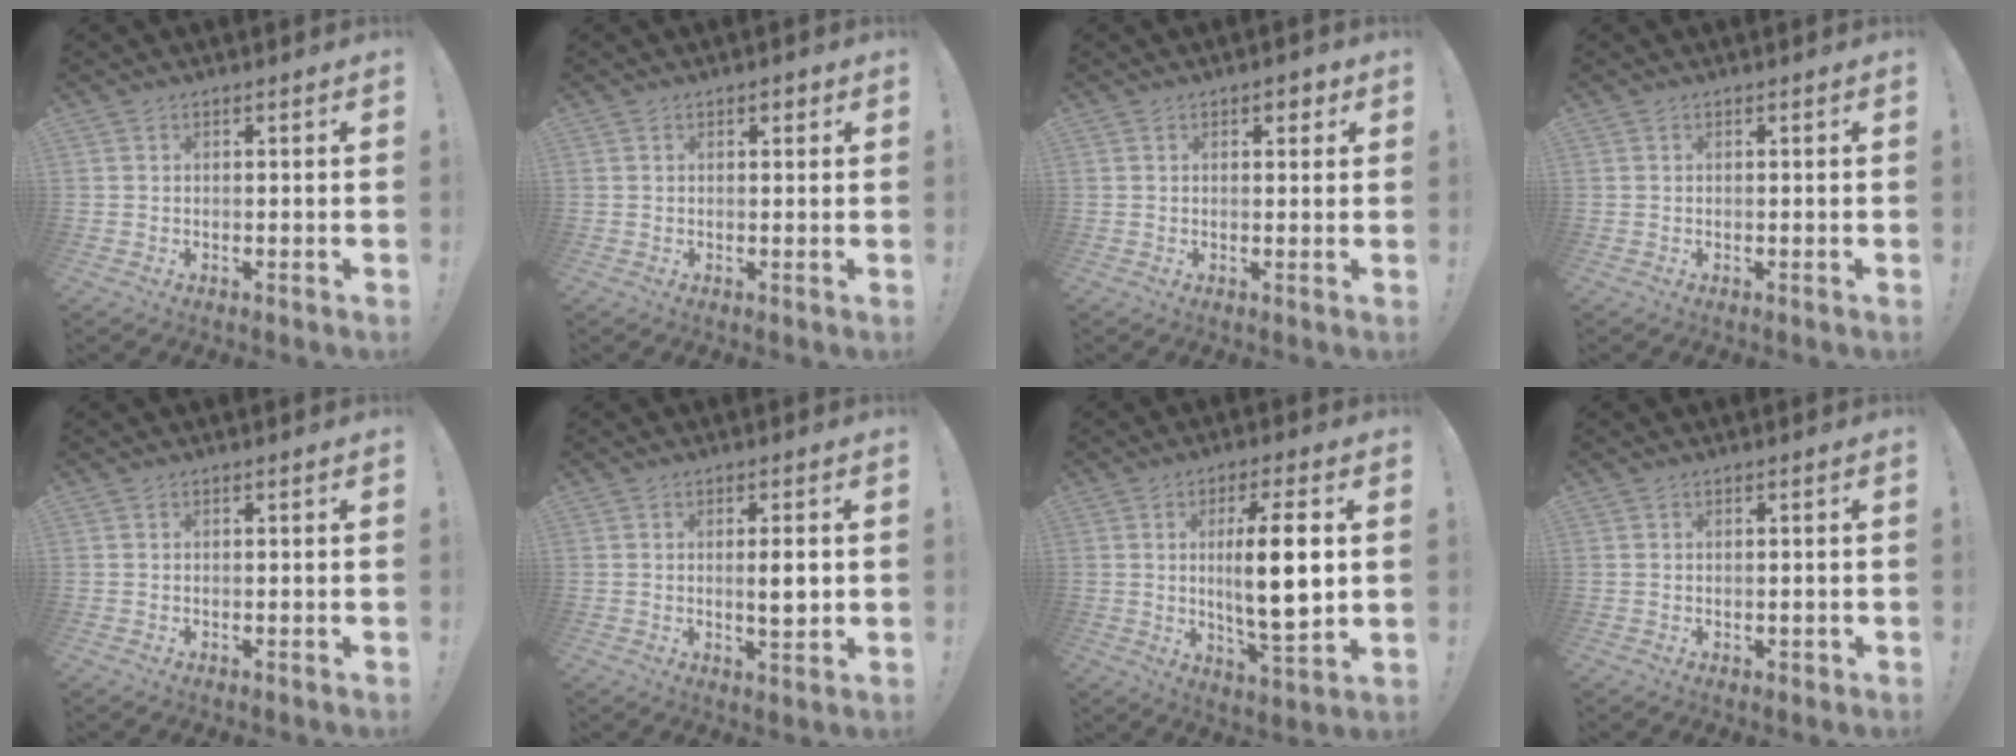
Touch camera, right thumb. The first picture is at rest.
{"total": 1.2, "force": [0.5, 0.8, 0.7], "torque": [0.001, -0.003, 0.006]}
{"total": 2.4, "force": [1.0, 1.5, 1.6], "torque": [-0.009, -0.003, 0.012]}
{"total": 0.0}
{"total": 0.0}
{"total": 4.8, "force": [0.0, 1.0, 4.7], "torque": [-0.068, -0.007, -0.004]}
{"total": 14.2, "force": [1.4, 3.0, 13.8], "torque": [-0.243, -0.012, 0.011]}
{"total": 0.7, "force": [0.0, 0.5, 0.4], "torque": [-0.008, 0.002, 0.000]}